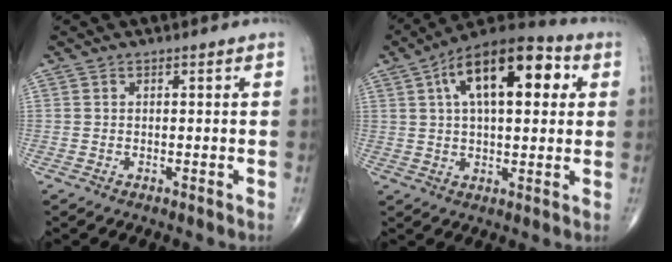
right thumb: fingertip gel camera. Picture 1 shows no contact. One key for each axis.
{"total": 18.9, "fx": 5.7, "fy": 8.8, "fz": 15.7, "tx": -0.226, "ty": 0.021, "tz": 0.080}